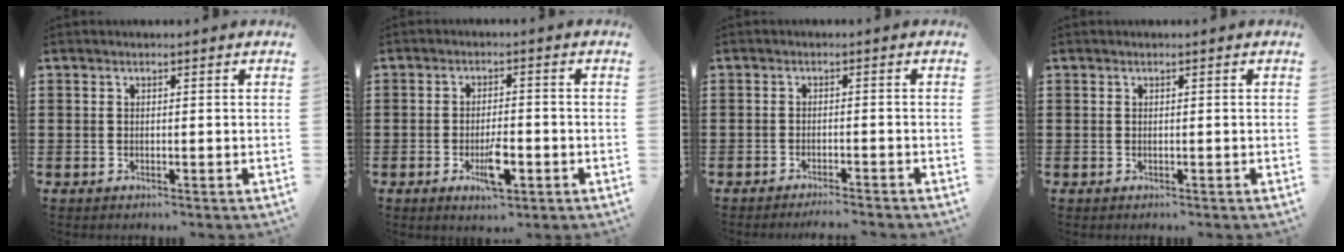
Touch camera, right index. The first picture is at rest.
{"total": 5.8, "force": [-2.2, 2.0, 5.0], "torque": [-0.092, -0.001, -0.037]}
{"total": 2.0, "force": [-1.9, -0.3, 0.4], "torque": [-0.009, -0.001, -0.039]}
{"total": 0.0}